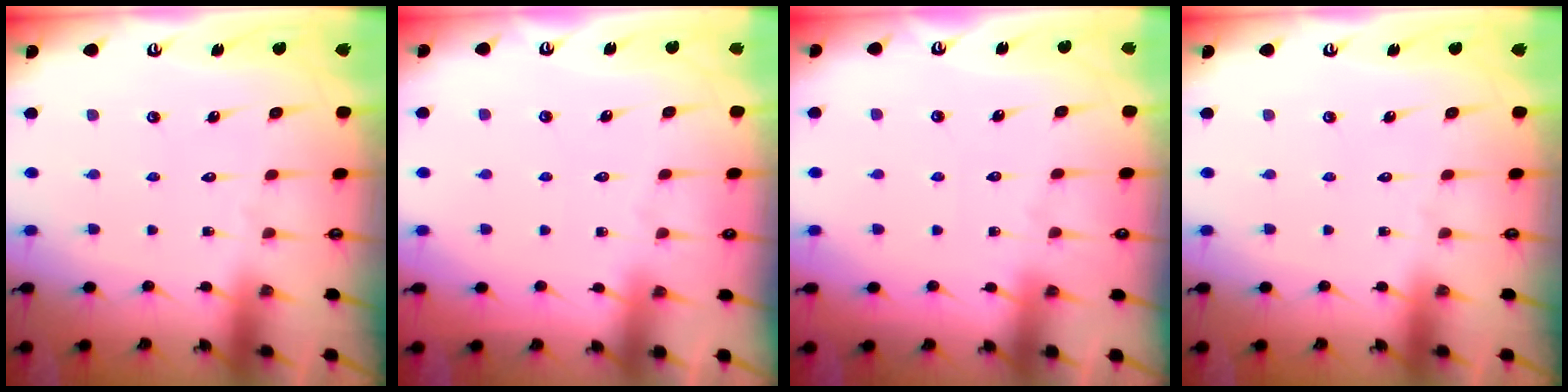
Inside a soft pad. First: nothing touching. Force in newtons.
{"total": 2.6, "press": 2.5, "slide": 0.4}
{"total": 4.0, "press": 4.0, "slide": 0.5}
{"total": 0.0}